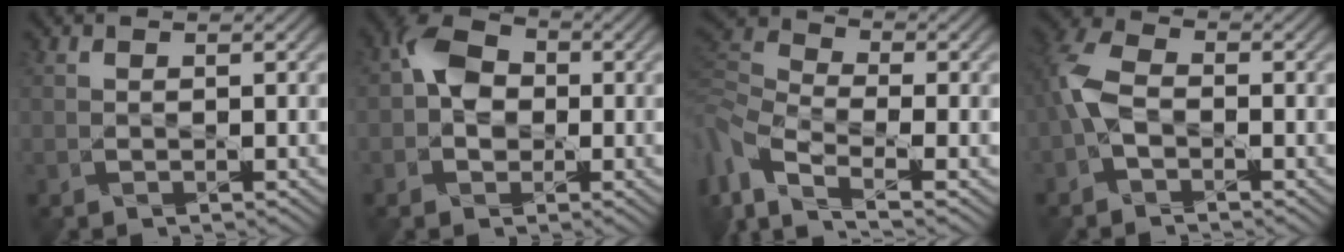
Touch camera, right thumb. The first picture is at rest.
{"total": 5.5, "force": [-0.1, 4.0, 3.7], "torque": [-0.079, 0.016, -0.014]}
{"total": 9.2, "force": [-3.3, 4.3, 7.4], "torque": [-0.208, -0.011, -0.071]}
{"total": 5.5, "force": [-1.6, 3.1, 4.2], "torque": [-0.118, 0.007, -0.044]}